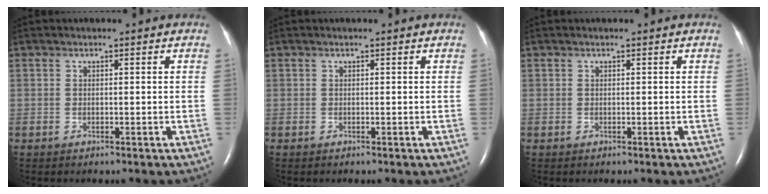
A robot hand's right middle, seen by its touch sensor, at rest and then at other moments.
{"total": 0.0}
{"total": 0.0}